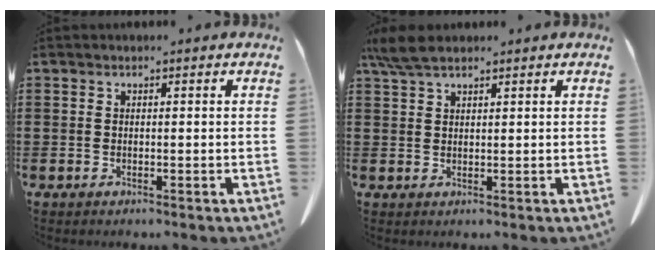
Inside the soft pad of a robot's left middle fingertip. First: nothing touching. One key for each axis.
{"total": 4.3, "fx": 3.1, "fy": 1.2, "fz": 2.7, "tx": -0.067, "ty": 0.000, "tz": 0.055}